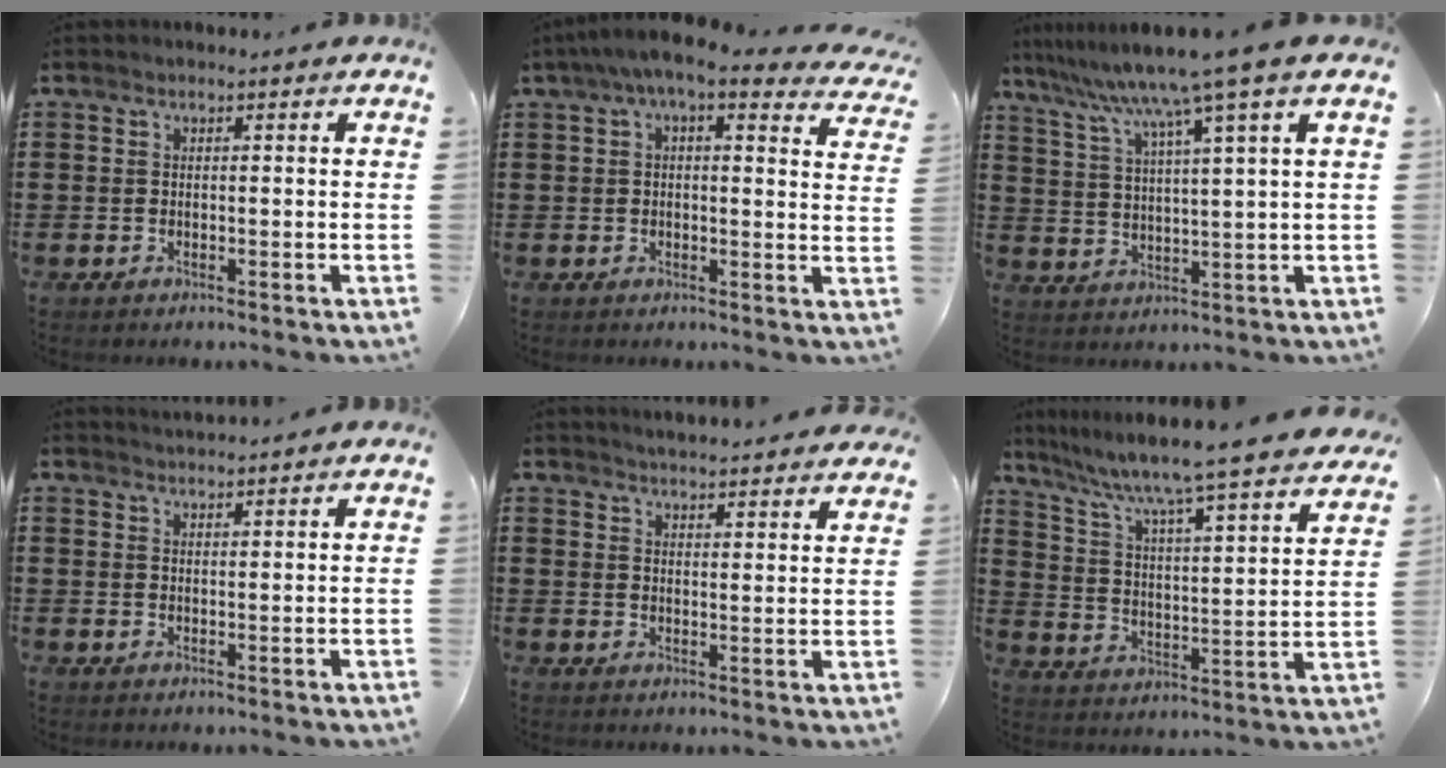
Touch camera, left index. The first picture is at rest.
{"total": 5.6, "force": [4.2, 0.5, 3.7], "torque": [-0.086, -0.014, 0.070]}
{"total": 8.5, "force": [6.5, -1.1, 5.3], "torque": [-0.127, -0.037, 0.103]}
{"total": 1.8, "force": [1.8, -0.1, 0.0], "torque": [-0.004, 0.000, 0.035]}
{"total": 3.6, "force": [3.6, -0.4, 0.1], "torque": [-0.013, -0.019, 0.065]}
{"total": 6.2, "force": [5.4, -0.9, 3.0], "torque": [-0.082, -0.057, 0.078]}